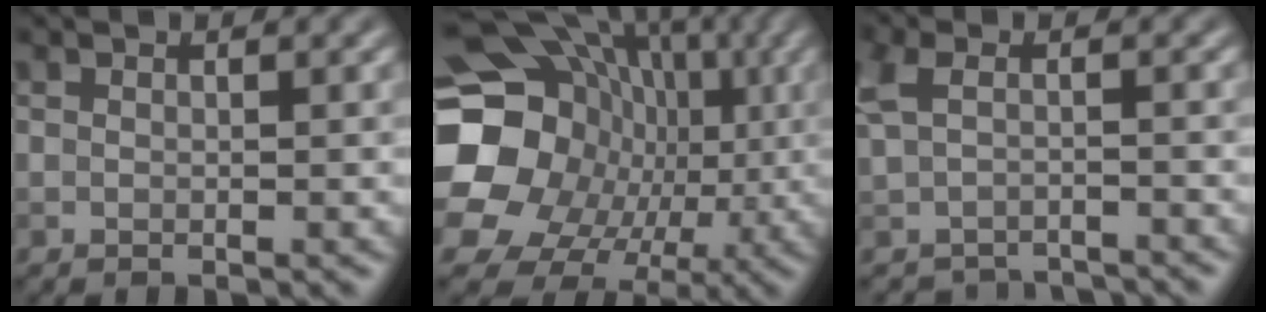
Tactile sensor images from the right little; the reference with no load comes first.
{"total": 20.6, "force": [-0.5, 18.3, 9.5], "torque": [-0.206, 0.014, -0.039]}
{"total": 4.2, "force": [-3.3, 1.8, 1.8], "torque": [-0.045, -0.023, -0.055]}